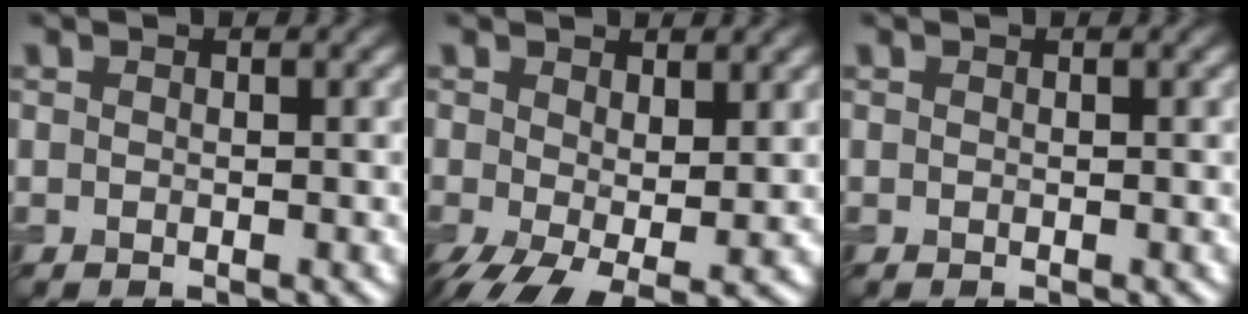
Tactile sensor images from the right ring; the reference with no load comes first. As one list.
[{"total": 5.9, "force": [-1.2, 3.1, 4.8], "torque": [-0.111, -0.023, -0.014]}, {"total": 0.0}]